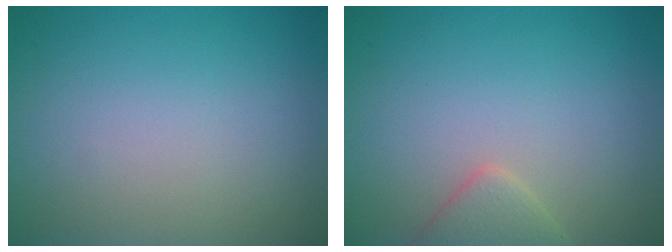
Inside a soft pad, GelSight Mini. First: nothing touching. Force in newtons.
{"total": 2.3, "press": 2.3, "slide": 0.1}